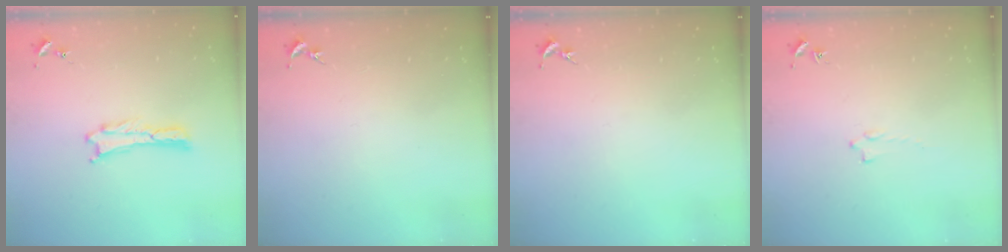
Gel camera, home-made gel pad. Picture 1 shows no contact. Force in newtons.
{"total": 0.0}
{"total": 0.0}
{"total": 0.8, "press": 0.7, "slide": 0.2}